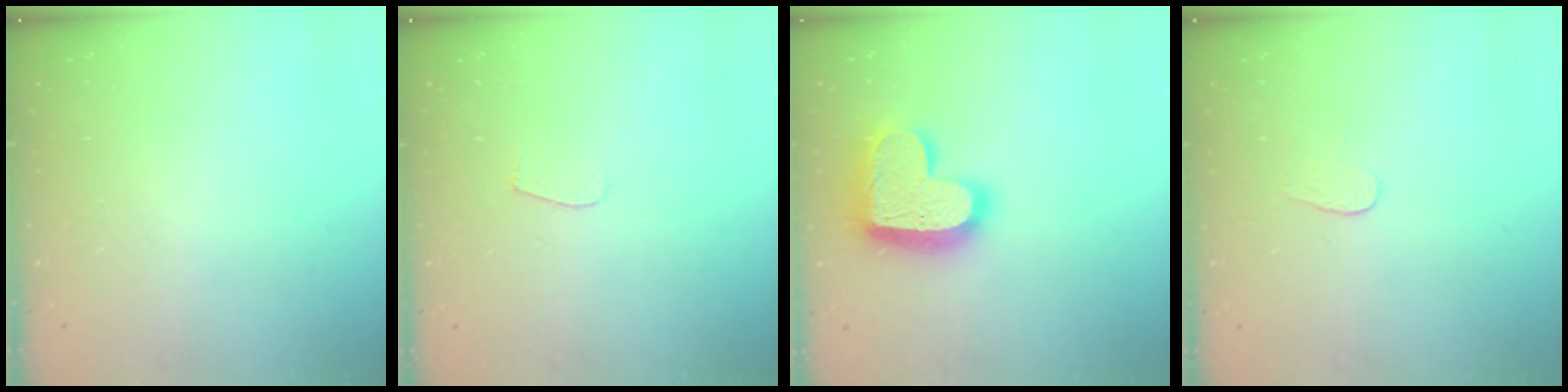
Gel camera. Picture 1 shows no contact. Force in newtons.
{"total": 3.6, "press": 3.6, "slide": 0.3}
{"total": 19.5, "press": 19.5, "slide": 1.4}
{"total": 3.8, "press": 3.8, "slide": 0.3}